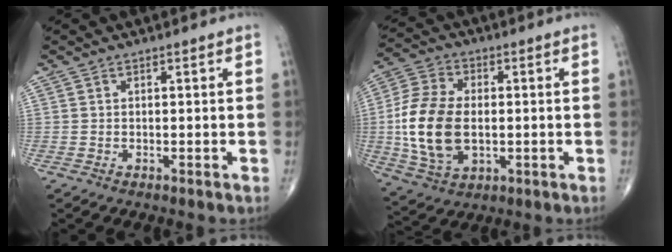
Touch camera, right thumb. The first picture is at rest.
{"total": 15.5, "force": [-0.8, 9.6, 12.2], "torque": [-0.242, 0.003, -0.010]}